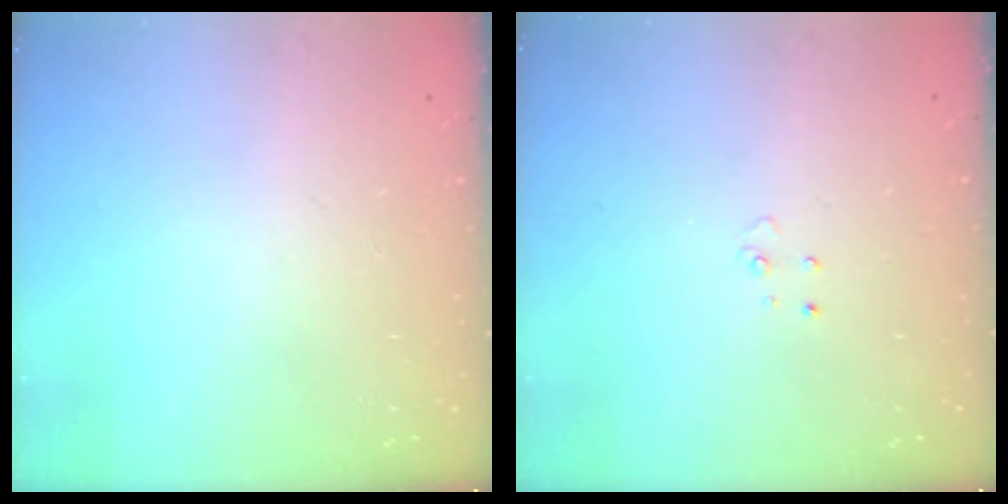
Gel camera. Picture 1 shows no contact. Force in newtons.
{"total": 2.7, "press": 2.7, "slide": 0.2}